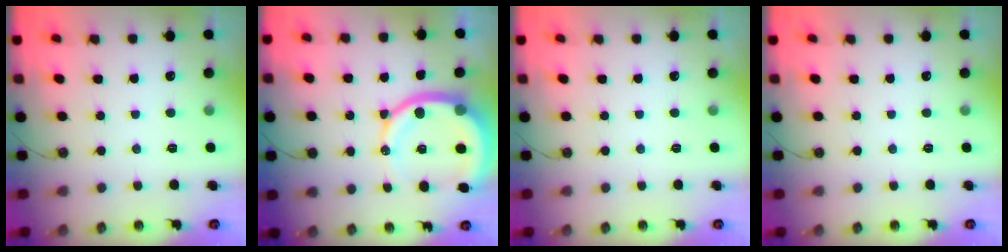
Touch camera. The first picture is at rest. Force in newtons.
{"total": 15.0, "press": 14.8, "slide": 2.0}
{"total": 0.0}
{"total": 0.0}